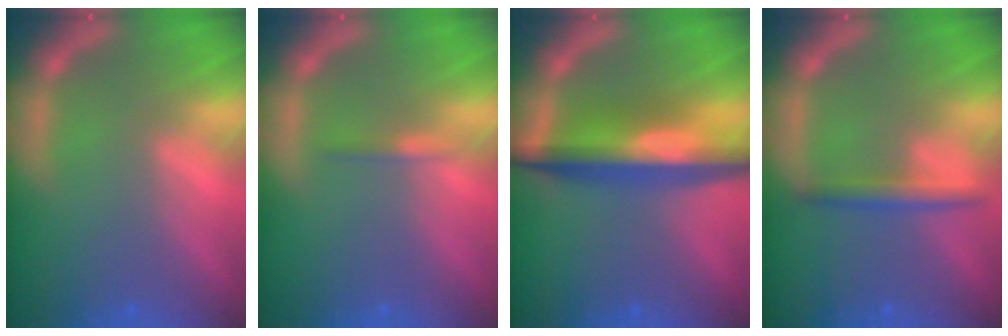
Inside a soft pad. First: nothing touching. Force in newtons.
{"total": 0.9}
{"total": 7.5}
{"total": 2.4}